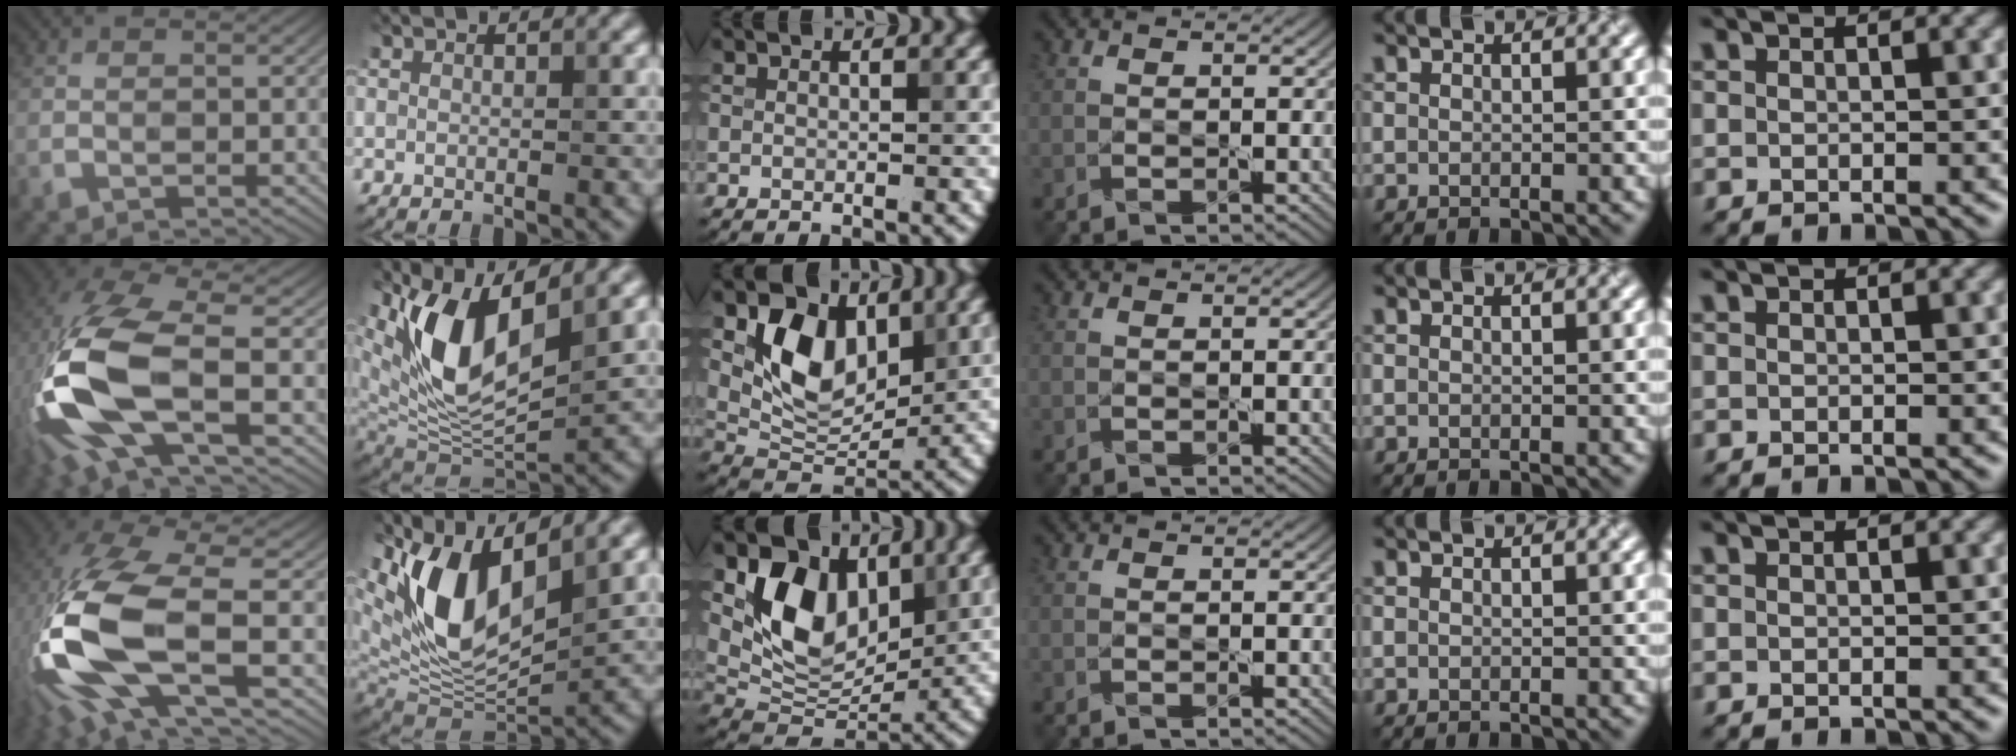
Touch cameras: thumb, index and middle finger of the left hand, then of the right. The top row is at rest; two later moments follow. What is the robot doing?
{"motion": "lift_and_place", "object": "knife"}